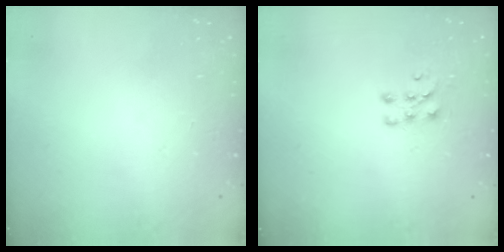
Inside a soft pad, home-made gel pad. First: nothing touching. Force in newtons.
{"total": 6.5, "press": 6.4, "slide": 0.7}